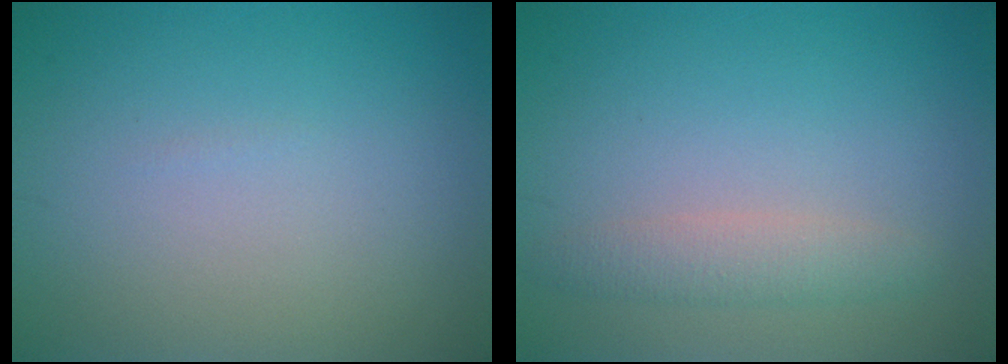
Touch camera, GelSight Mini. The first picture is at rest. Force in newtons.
{"total": 2.1, "press": 2.1, "slide": 0.0}